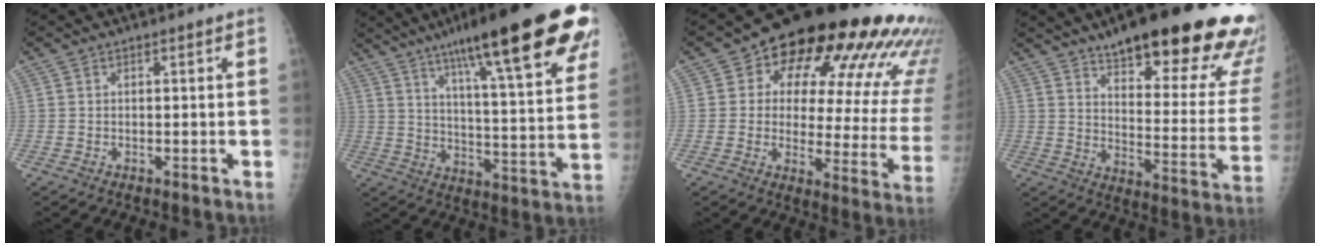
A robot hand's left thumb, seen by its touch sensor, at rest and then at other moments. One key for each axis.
{"total": 29.4, "fx": 17.6, "fy": 5.5, "fz": 23.0, "tx": -0.310, "ty": -0.033, "tz": 0.255}
{"total": 27.5, "fx": 14.0, "fy": 11.9, "fz": 20.5, "tx": -0.239, "ty": -0.022, "tz": 0.177}
{"total": 30.3, "fx": 20.4, "fy": 7.9, "fz": 21.0, "tx": -0.219, "ty": -0.074, "tz": 0.275}